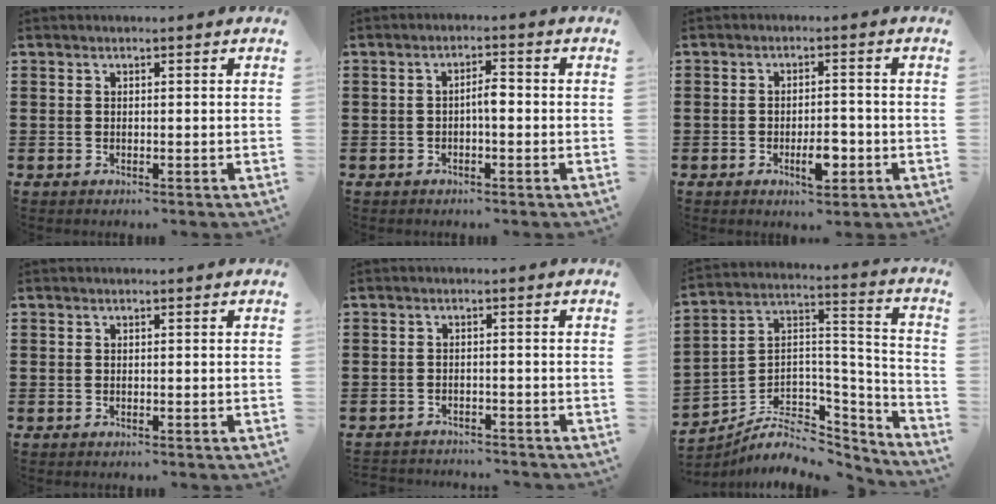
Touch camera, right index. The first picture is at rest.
{"total": 2.6, "force": [-0.5, 0.7, 2.4], "torque": [-0.045, 0.006, -0.012]}
{"total": 4.6, "force": [-1.8, 1.7, 3.9], "torque": [-0.063, 0.005, -0.029]}
{"total": 0.0}
{"total": 1.9, "force": [-1.9, 0.2, -0.2], "torque": [-0.002, 0.001, -0.044]}
{"total": 7.4, "force": [-5.4, 4.2, 2.8], "torque": [-0.058, 0.004, -0.100]}